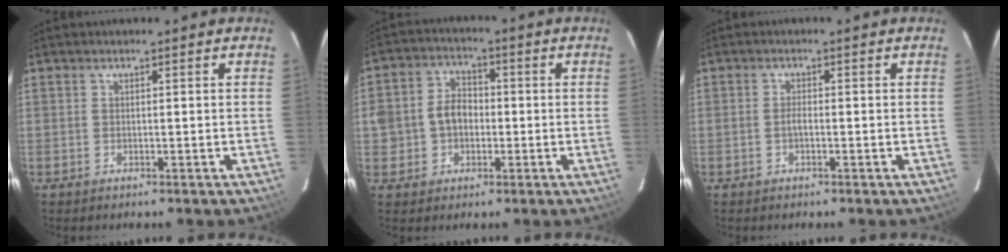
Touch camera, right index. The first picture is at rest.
{"total": 7.3, "force": [-0.9, 6.3, 3.7], "torque": [-0.082, 0.021, -0.010]}
{"total": 1.2, "force": [-0.5, 0.5, 1.0], "torque": [-0.020, 0.004, -0.010]}